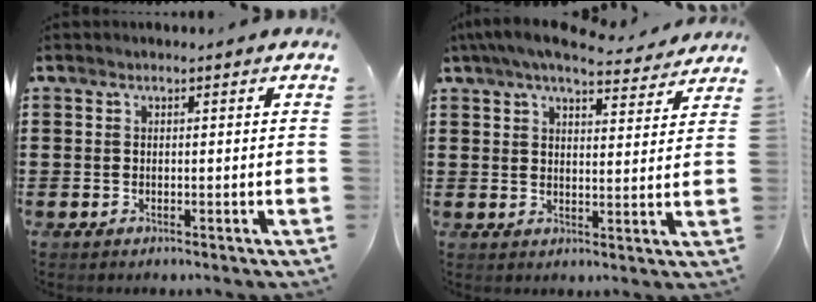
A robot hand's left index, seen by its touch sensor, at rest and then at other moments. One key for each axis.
{"total": 5.0, "fx": 4.0, "fy": 0.9, "fz": 2.9, "tx": -0.065, "ty": -0.007, "tz": 0.073}